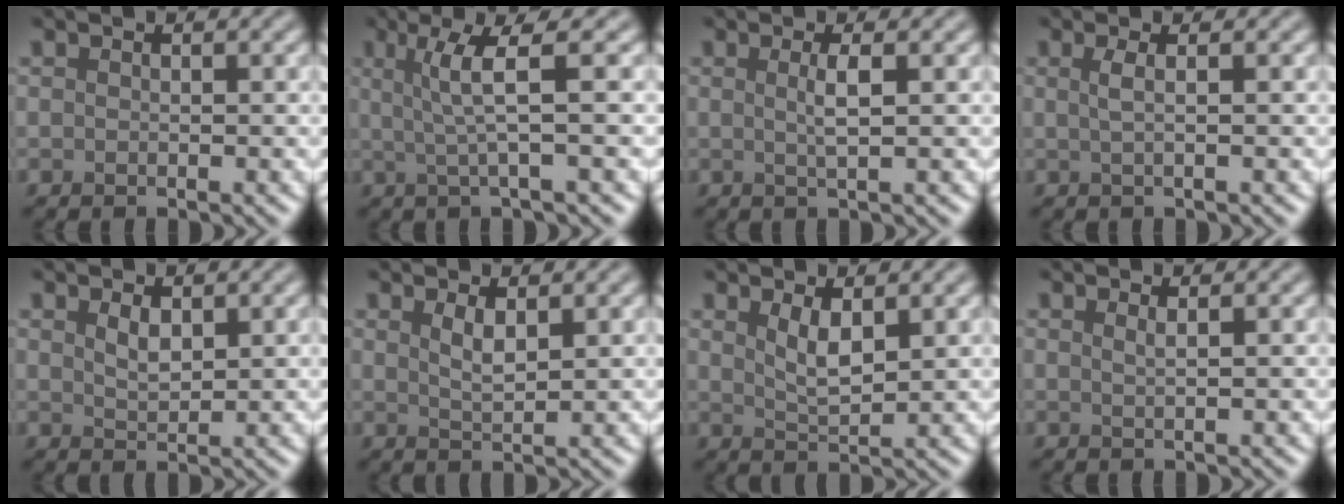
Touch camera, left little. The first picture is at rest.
{"total": 4.2, "force": [0.8, 0.5, 4.1], "torque": [-0.075, 0.004, 0.017]}
{"total": 1.9, "force": [0.3, 0.4, 1.9], "torque": [-0.034, 0.002, 0.001]}
{"total": 1.7, "force": [0.3, 0.6, 1.6], "torque": [-0.026, 0.002, 0.000]}
{"total": 1.6, "force": [0.9, 0.7, 1.1], "torque": [-0.023, -0.001, 0.021]}
{"total": 1.8, "force": [1.1, 0.5, 1.4], "torque": [-0.028, -0.002, 0.022]}
{"total": 2.5, "force": [1.3, 0.8, 2.0], "torque": [-0.040, -0.005, 0.028]}
{"total": 1.0, "force": [0.5, 0.4, 0.8], "torque": [-0.004, -0.001, 0.003]}